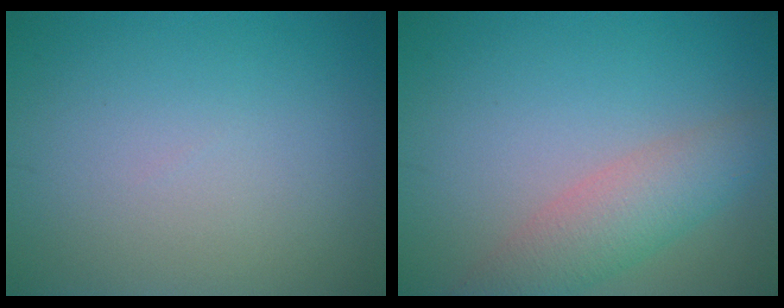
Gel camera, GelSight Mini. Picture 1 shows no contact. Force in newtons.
{"total": 4.3, "press": 4.3, "slide": 0.1}